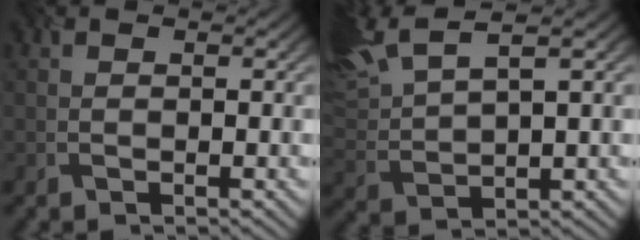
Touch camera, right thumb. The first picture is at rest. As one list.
[{"total": 9.2, "force": [6.2, 2.7, 6.2], "torque": [-0.154, 0.031, 0.123]}]